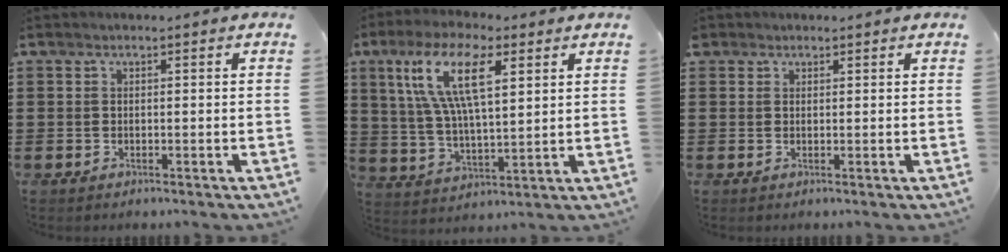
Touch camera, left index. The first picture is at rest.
{"total": 13.2, "force": [6.1, 4.6, 10.8], "torque": [-0.221, 0.002, 0.109]}
{"total": 1.1, "force": [0.9, 0.7, 0.0], "torque": [-0.003, 0.004, 0.017]}